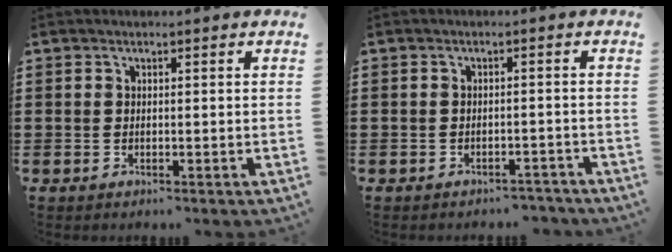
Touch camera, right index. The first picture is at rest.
{"total": 2.1, "force": [-2.1, 0.4, 0.2], "torque": [-0.010, -0.001, -0.043]}